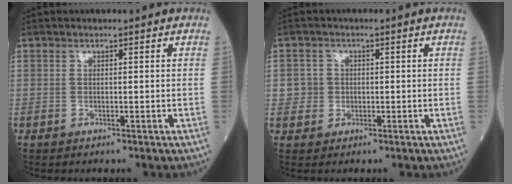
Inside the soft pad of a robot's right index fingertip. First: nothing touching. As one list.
[{"total": 2.5, "force": [0.1, 2.5, 0.0], "torque": [0.008, 0.007, 0.003]}]